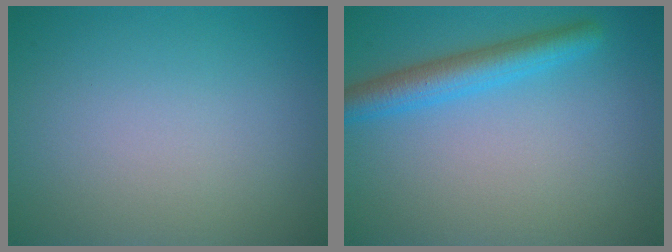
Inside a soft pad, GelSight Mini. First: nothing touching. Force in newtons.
{"total": 3.7, "press": 3.7, "slide": 0.2}